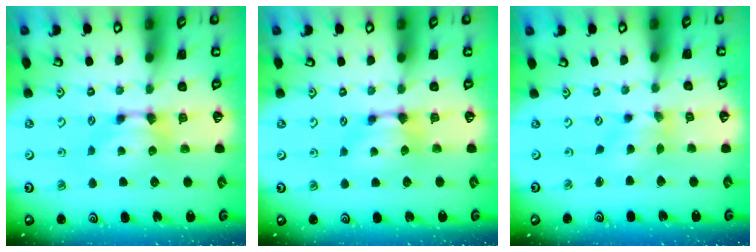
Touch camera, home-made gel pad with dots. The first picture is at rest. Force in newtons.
{"total": 1.1, "press": 0.4, "slide": 1.1}
{"total": 1.2, "press": 0.0, "slide": 1.2}